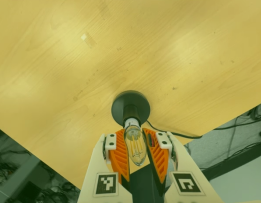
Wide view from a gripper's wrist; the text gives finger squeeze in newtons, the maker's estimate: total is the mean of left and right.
{"total": 23.9, "left": 23.3, "right": 24.5}